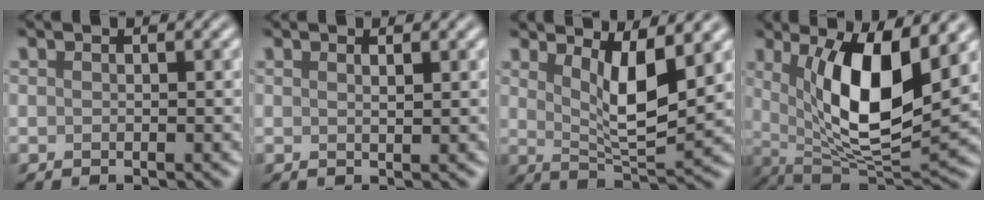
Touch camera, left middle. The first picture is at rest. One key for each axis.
{"total": 0.8, "fx": 0.5, "fy": 0.2, "fz": 0.6, "tx": -0.004, "ty": 0.001, "tz": 0.007}
{"total": 5.7, "fx": 2.3, "fy": 1.6, "fz": 5.0, "tx": -0.087, "ty": -0.013, "tz": 0.046}
{"total": 9.7, "fx": 2.4, "fy": 3.3, "fz": 8.8, "tx": -0.150, "ty": -0.022, "tz": 0.049}